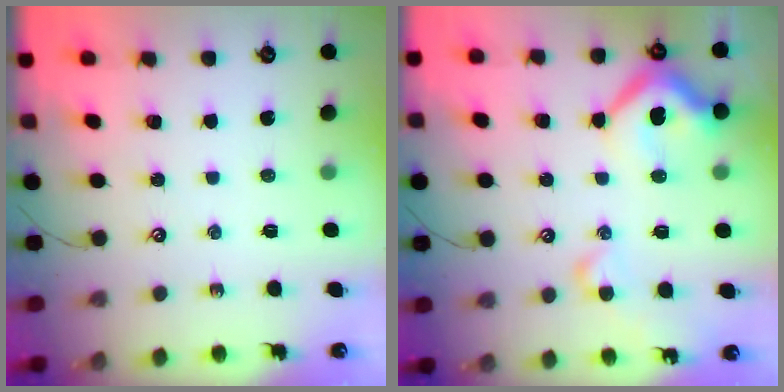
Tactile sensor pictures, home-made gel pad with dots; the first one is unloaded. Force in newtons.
{"total": 14.3, "press": 14.2, "slide": 2.2}